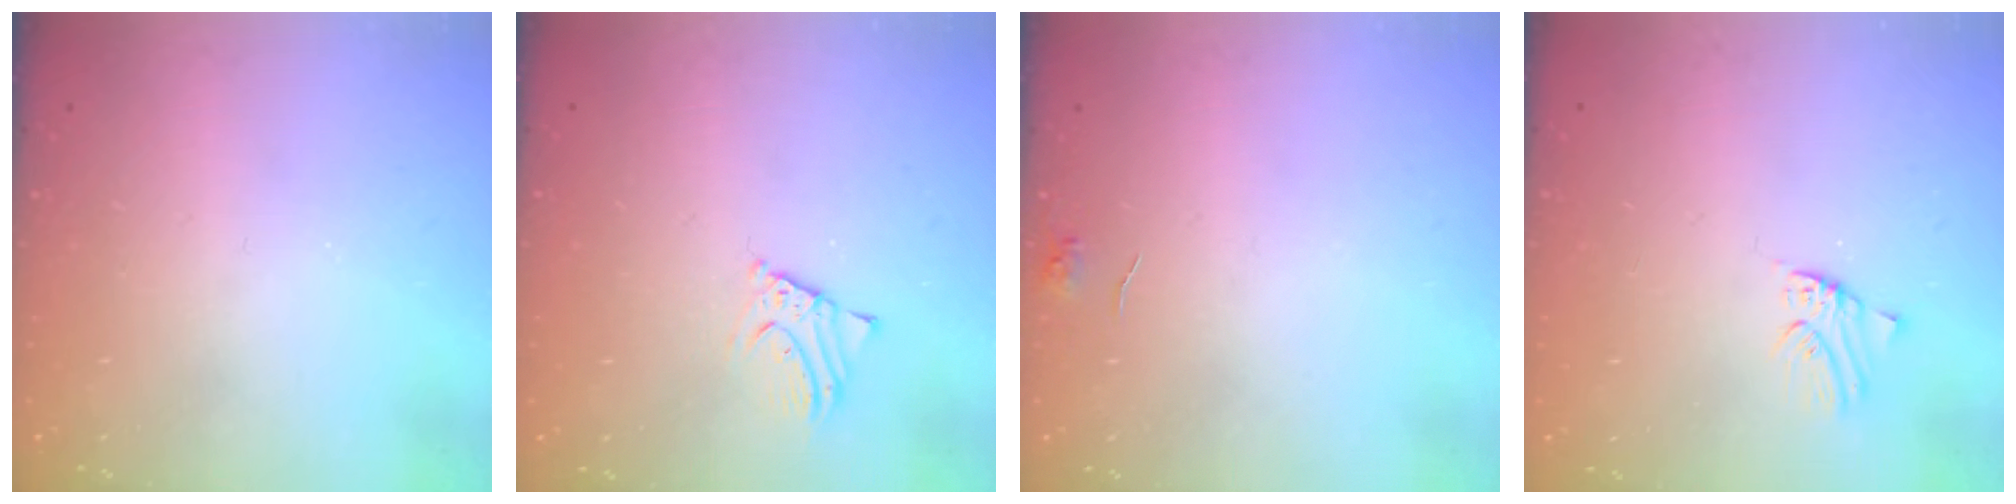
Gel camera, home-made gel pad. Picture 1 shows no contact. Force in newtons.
{"total": 2.5, "press": 2.5, "slide": 0.1}
{"total": 3.9, "press": 3.8, "slide": 0.5}
{"total": 0.0}